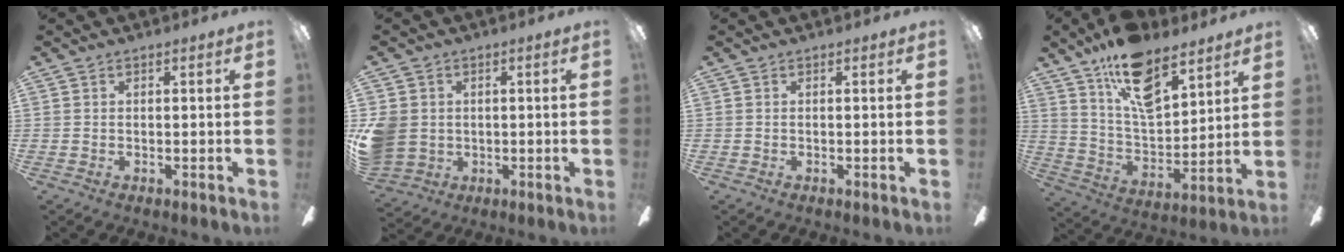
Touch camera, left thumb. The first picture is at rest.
{"total": 7.2, "force": [0.5, 6.7, 2.6], "torque": [-0.078, 0.009, 0.014]}
{"total": 0.0}
{"total": 16.6, "force": [11.5, 7.4, 9.3], "torque": [-0.163, -0.057, 0.205]}